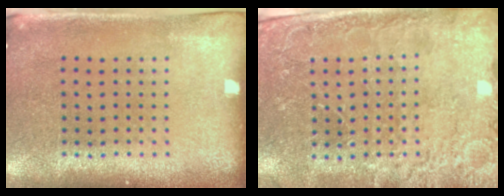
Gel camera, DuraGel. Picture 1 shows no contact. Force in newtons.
{"total": 2.8, "press": 2.8, "slide": 0.2}